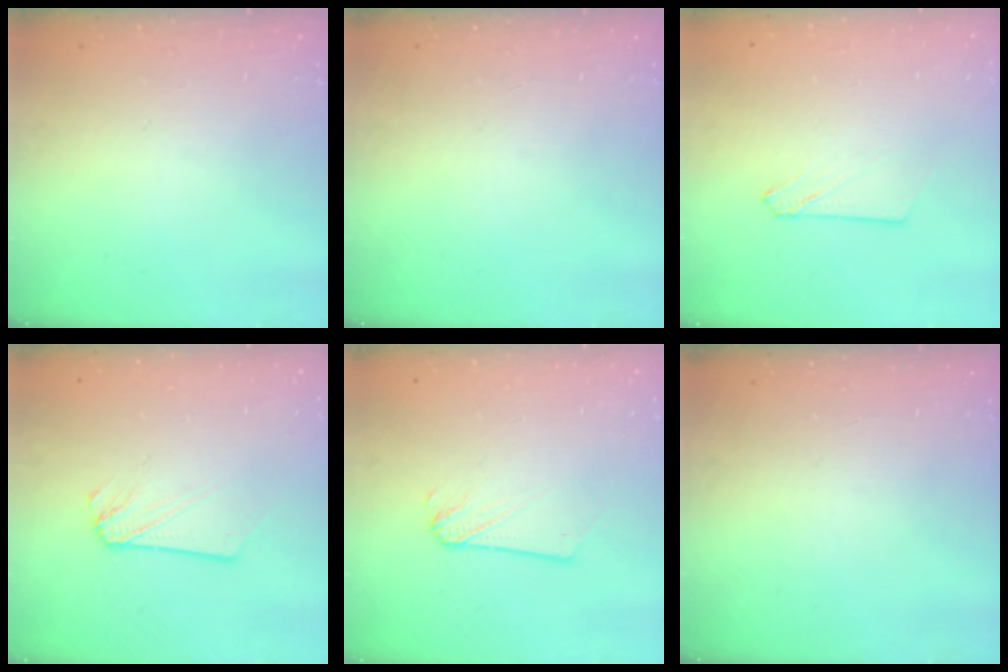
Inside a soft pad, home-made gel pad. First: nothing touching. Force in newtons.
{"total": 0.0}
{"total": 3.0, "press": 3.0, "slide": 0.4}
{"total": 2.5, "press": 2.5, "slide": 0.1}
{"total": 1.9, "press": 1.9, "slide": 0.3}
{"total": 0.0}